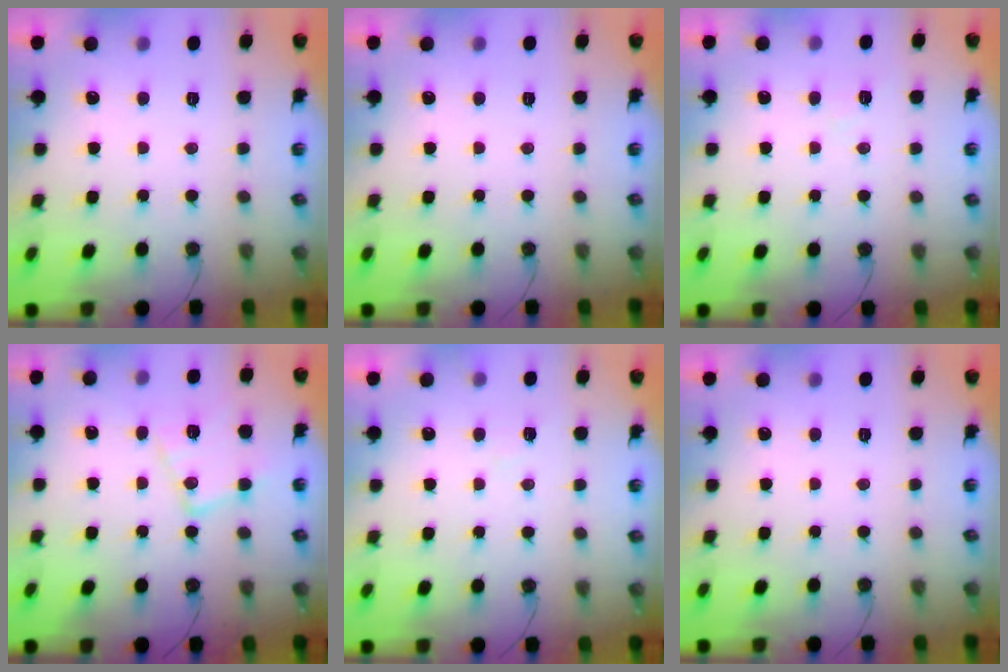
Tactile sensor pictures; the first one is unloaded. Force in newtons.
{"total": 0.0}
{"total": 8.8, "press": 8.8, "slide": 0.8}
{"total": 13.6, "press": 13.6, "slide": 0.7}
{"total": 6.0, "press": 6.0, "slide": 0.8}
{"total": 0.0}